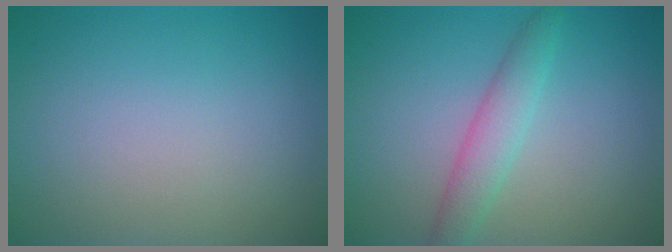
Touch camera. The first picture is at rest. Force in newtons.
{"total": 2.8, "press": 2.8, "slide": 0.2}